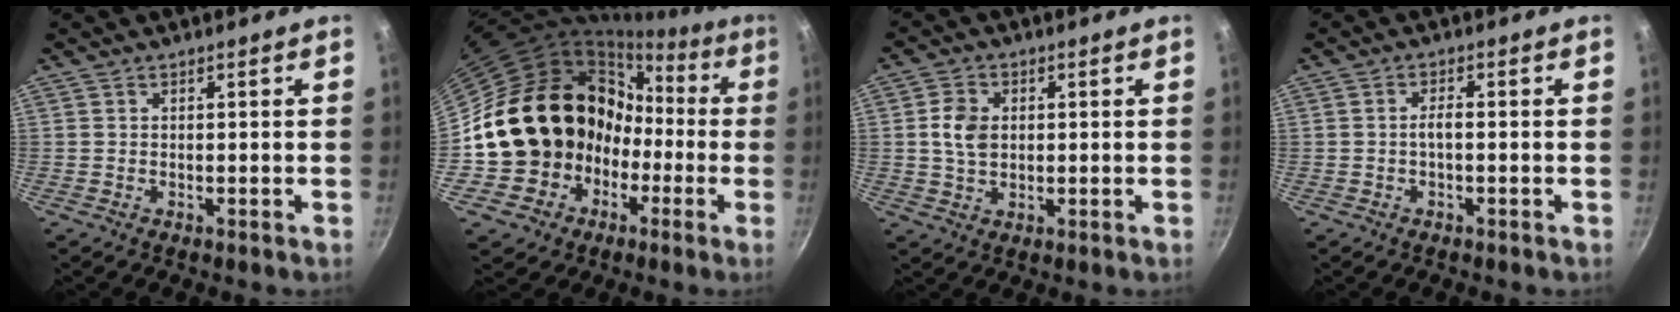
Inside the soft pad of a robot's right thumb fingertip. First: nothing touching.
{"total": 19.3, "force": [-1.6, 17.0, 9.1], "torque": [-0.118, 0.062, -0.006]}
{"total": 5.7, "force": [0.8, 4.1, 3.9], "torque": [-0.060, 0.002, 0.013]}
{"total": 1.9, "force": [-0.4, 0.6, 1.7], "torque": [-0.034, 0.012, -0.009]}